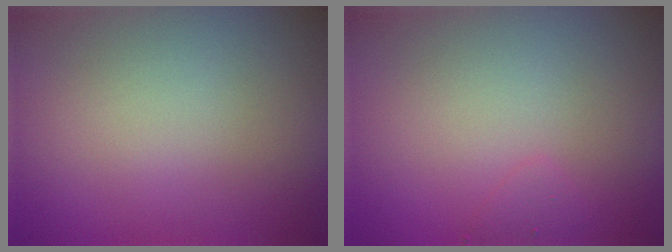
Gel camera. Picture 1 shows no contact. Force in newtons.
{"total": 0.9, "press": 0.9, "slide": 0.0}